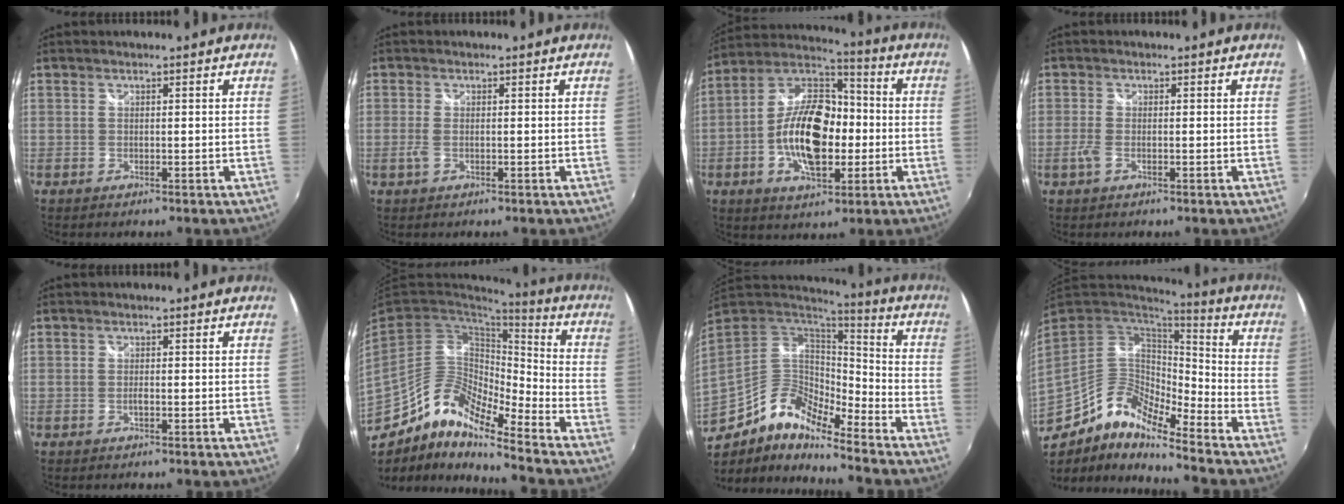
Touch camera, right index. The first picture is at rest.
{"total": 2.0, "force": [-0.4, 0.8, 1.8], "torque": [-0.041, -0.002, -0.008]}
{"total": 17.4, "force": [-3.2, 9.3, 14.3], "torque": [-0.272, 0.010, -0.059]}
{"total": 2.4, "force": [-0.7, 0.9, 2.1], "torque": [-0.048, -0.003, -0.014]}
{"total": 0.9, "force": [-0.4, 0.3, 0.7], "torque": [-0.016, -0.002, -0.007]}
{"total": 13.5, "force": [-8.8, 4.7, 9.1], "torque": [-0.158, 0.002, -0.177]}
{"total": 15.8, "force": [-10.3, 6.7, 10.0], "torque": [-0.200, -0.008, -0.201]}
{"total": 14.4, "force": [-9.4, 5.7, 9.3], "torque": [-0.172, -0.008, -0.185]}